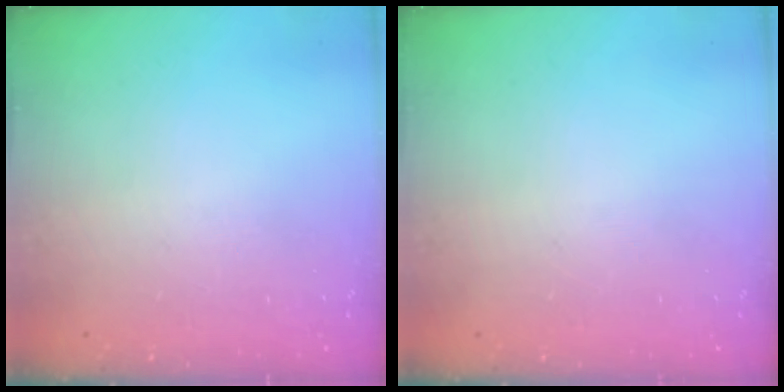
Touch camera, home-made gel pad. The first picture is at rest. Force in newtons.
{"total": 0.0}